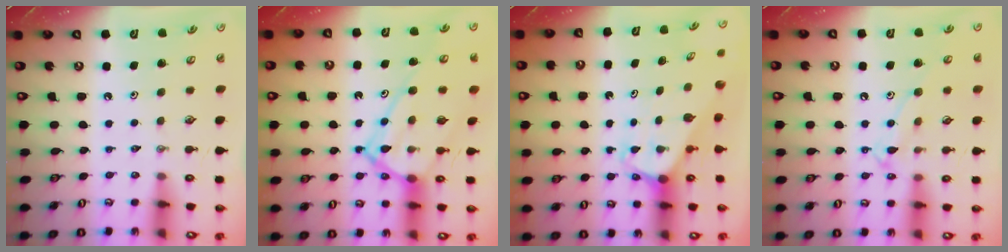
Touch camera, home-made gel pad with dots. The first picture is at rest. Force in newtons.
{"total": 14.8, "press": 14.7, "slide": 1.6}
{"total": 2.0, "press": 2.0, "slide": 0.2}
{"total": 9.8, "press": 9.8, "slide": 0.7}